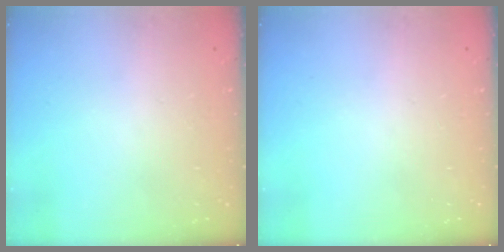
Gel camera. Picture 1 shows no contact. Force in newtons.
{"total": 0.0}